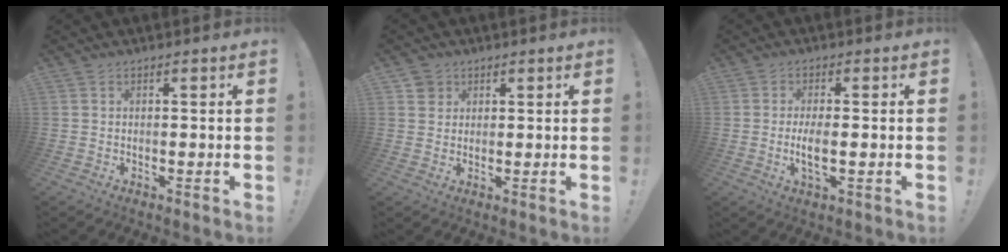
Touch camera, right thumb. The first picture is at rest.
{"total": 3.4, "force": [1.9, 2.8, 0.4], "torque": [-0.004, -0.006, 0.035]}
{"total": 5.5, "force": [-0.9, 1.6, 5.2], "torque": [-0.105, -0.010, -0.019]}